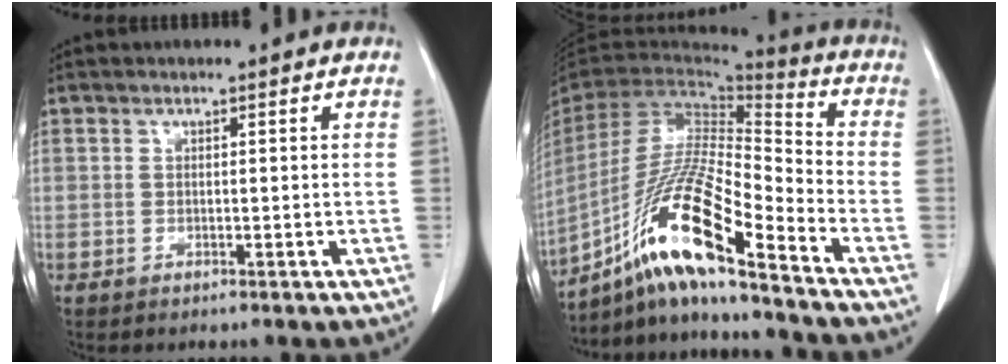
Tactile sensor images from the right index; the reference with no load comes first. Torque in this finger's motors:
{"motor_torque": [1.46, -0.68, 0.41, 0.21]}